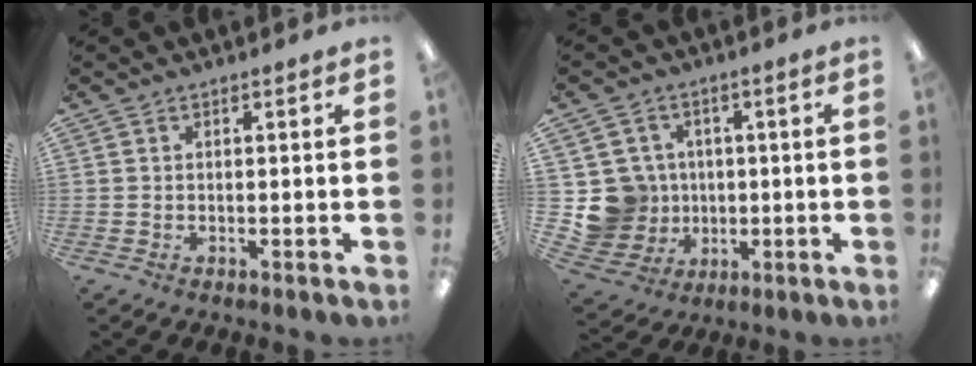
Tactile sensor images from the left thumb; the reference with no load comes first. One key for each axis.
{"total": 10.6, "fx": 0.1, "fy": 10.4, "fz": 2.1, "tx": -0.075, "ty": 0.002, "tz": 0.015}